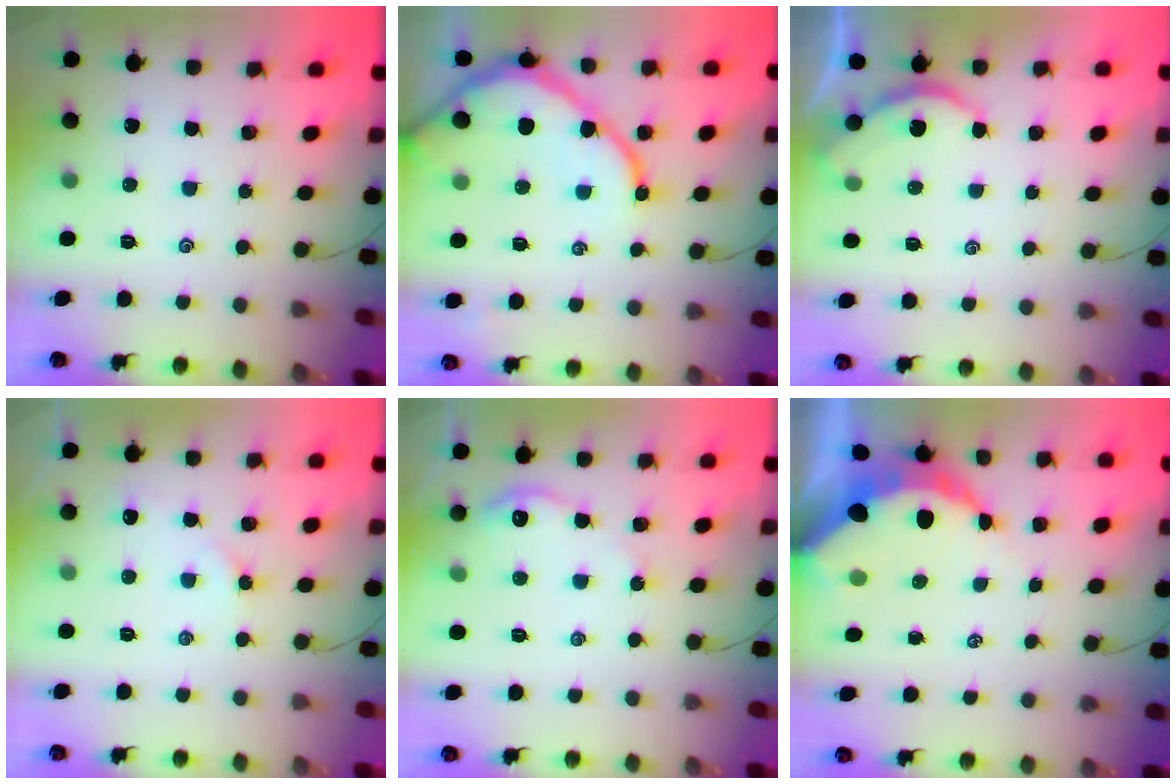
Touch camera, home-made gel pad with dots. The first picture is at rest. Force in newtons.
{"total": 12.5, "press": 12.5, "slide": 1.0}
{"total": 2.6, "press": 2.6, "slide": 0.2}
{"total": 3.3, "press": 3.3, "slide": 0.5}
{"total": 4.0, "press": 4.0, "slide": 0.5}
{"total": 9.1, "press": 9.1, "slide": 0.7}